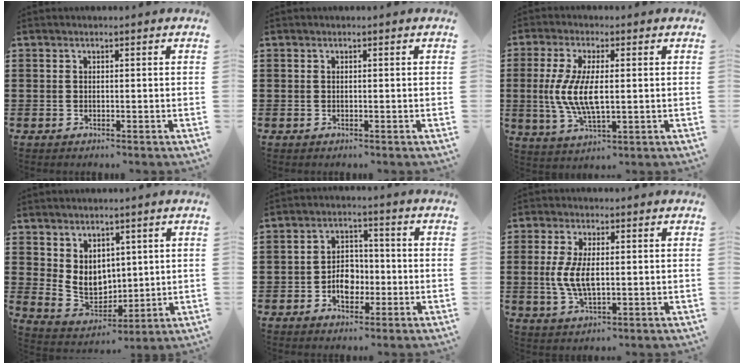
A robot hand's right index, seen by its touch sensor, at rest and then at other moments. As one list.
[{"total": 0.0}, {"total": 8.3, "force": [0.0, 3.0, 7.8], "torque": [-0.177, -0.006, -0.008]}, {"total": 6.2, "force": [2.0, 5.1, 2.8], "torque": [-0.064, -0.008, 0.039]}, {"total": 4.9, "force": [-1.6, 3.6, 2.9], "torque": [-0.041, 0.001, -0.032]}, {"total": 6.1, "force": [0.1, 2.5, 5.5], "torque": [-0.126, -0.003, -0.005]}]